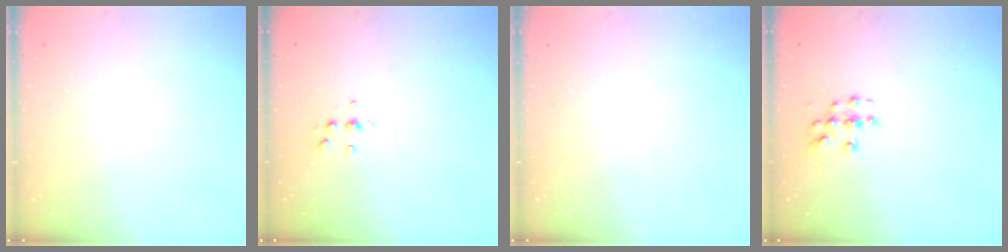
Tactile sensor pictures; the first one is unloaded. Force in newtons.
{"total": 4.2, "press": 4.1, "slide": 0.5}
{"total": 0.0}
{"total": 4.2, "press": 4.2, "slide": 0.1}